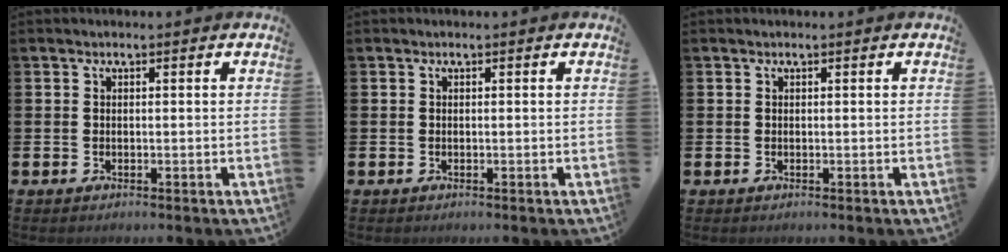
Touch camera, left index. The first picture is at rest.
{"total": 0.0}
{"total": 0.0}